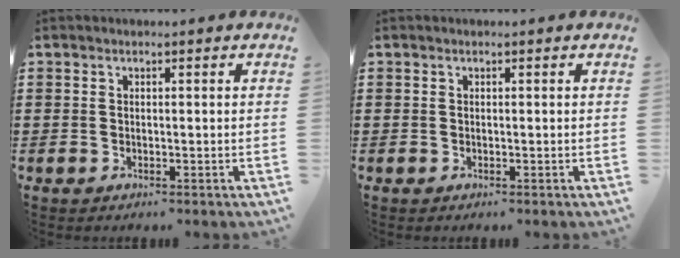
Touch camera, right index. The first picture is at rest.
{"total": 0.0}